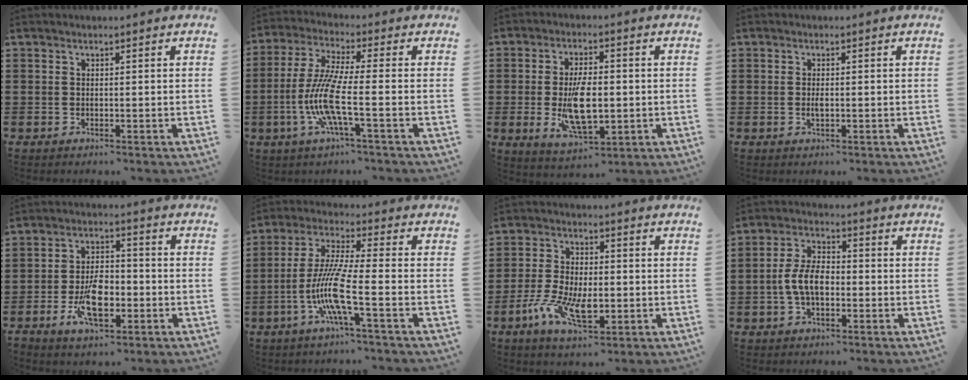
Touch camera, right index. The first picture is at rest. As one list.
[{"total": 10.0, "force": [-2.8, 1.5, 9.5], "torque": [-0.216, -0.019, -0.061]}, {"total": 8.8, "force": [-1.0, 4.0, 7.7], "torque": [-0.152, -0.004, -0.021]}, {"total": 1.2, "force": [-0.2, 0.5, 1.1], "torque": [-0.021, 0.002, -0.004]}, {"total": 8.3, "force": [-3.0, 4.1, 6.6], "torque": [-0.132, 0.004, -0.052]}, {"total": 10.0, "force": [-3.7, 0.7, 9.3], "torque": [-0.219, -0.023, -0.083]}, {"total": 8.6, "force": [-3.2, 4.0, 7.0], "torque": [-0.159, -0.006, -0.061]}, {"total": 6.4, "force": [-1.4, 3.5, 5.2], "torque": [-0.127, -0.002, -0.033]}]